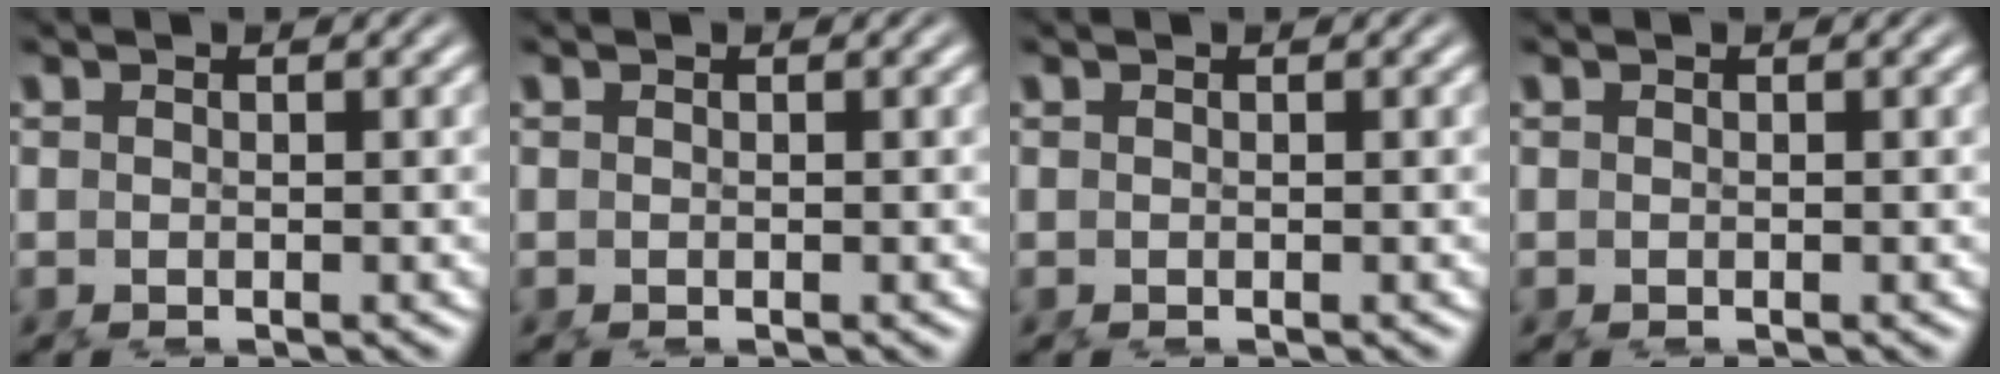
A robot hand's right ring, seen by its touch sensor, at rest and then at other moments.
{"total": 0.0}
{"total": 0.0}
{"total": 0.0}